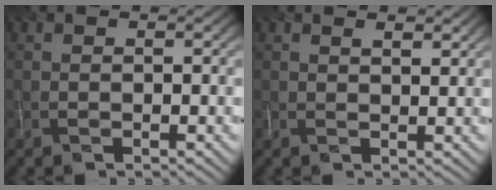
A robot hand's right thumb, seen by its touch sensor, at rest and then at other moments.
{"total": 1.7, "force": [1.1, 0.6, 1.1], "torque": [-0.021, -0.003, 0.024]}